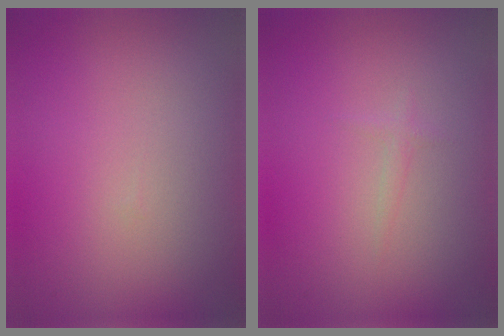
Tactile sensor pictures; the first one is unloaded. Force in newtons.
{"total": 0.7, "press": 0.6, "slide": 0.1}